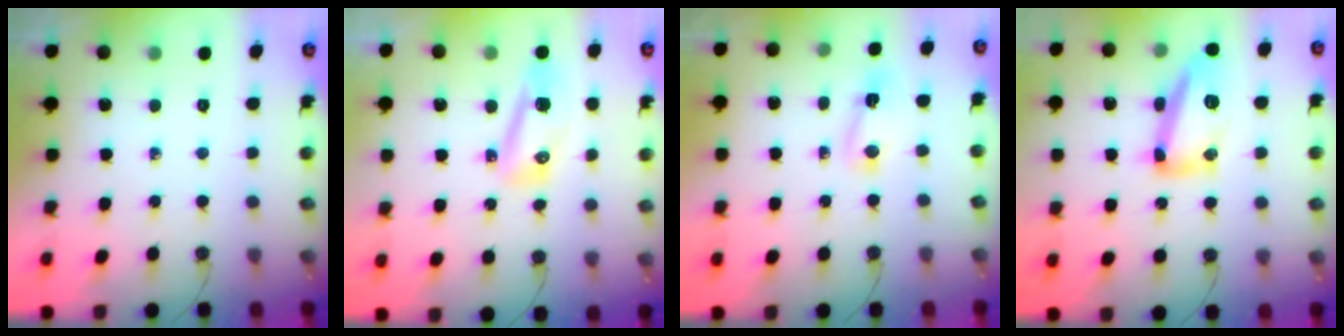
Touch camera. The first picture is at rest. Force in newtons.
{"total": 10.7, "press": 9.3, "slide": 5.2}
{"total": 3.1, "press": 3.1, "slide": 0.5}
{"total": 14.2, "press": 14.2, "slide": 1.1}